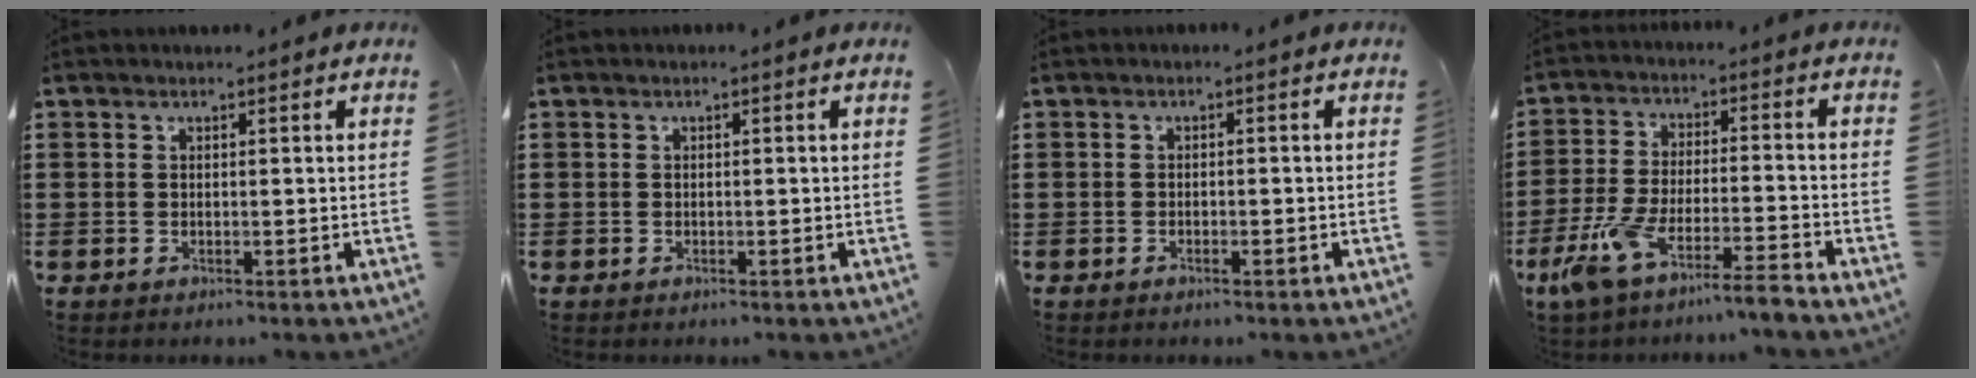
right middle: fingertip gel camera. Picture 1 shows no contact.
{"total": 0.0}
{"total": 0.6, "force": [-0.4, 0.1, 0.5], "torque": [-0.011, -0.003, -0.007]}
{"total": 7.5, "force": [-6.3, -0.2, 4.0], "torque": [-0.096, -0.016, -0.125]}